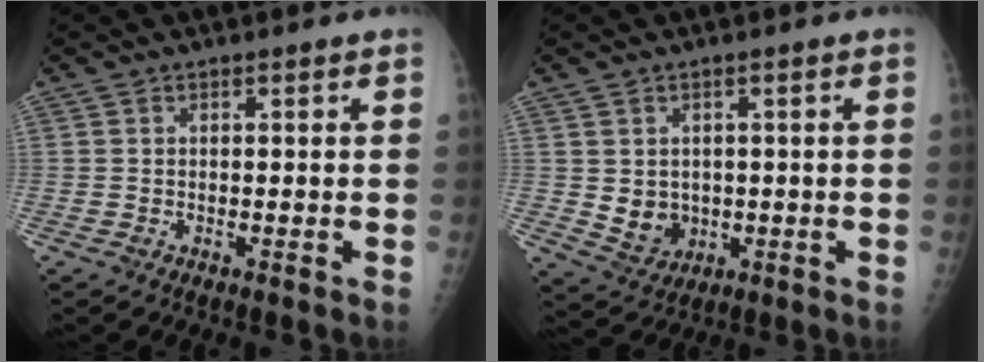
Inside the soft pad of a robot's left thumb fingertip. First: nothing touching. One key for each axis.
{"total": 5.3, "fx": 0.0, "fy": 4.6, "fz": 2.7, "tx": -0.025, "ty": -0.006, "tz": 0.018}